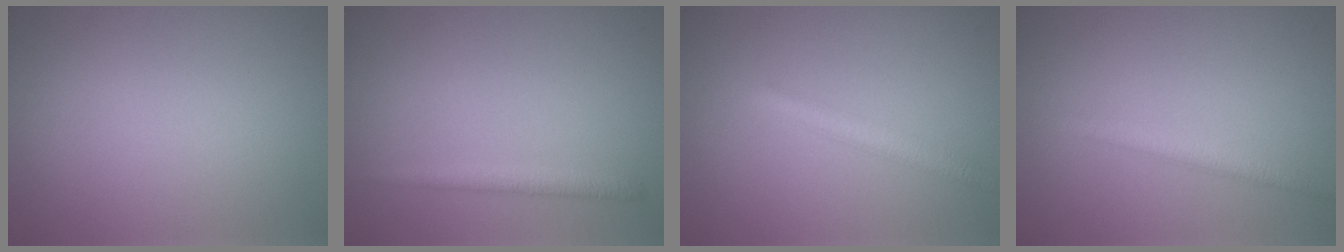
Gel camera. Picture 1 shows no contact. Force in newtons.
{"total": 1.6, "press": 1.6, "slide": 0.0}
{"total": 2.5, "press": 2.5, "slide": 0.1}
{"total": 2.1, "press": 2.1, "slide": 0.1}